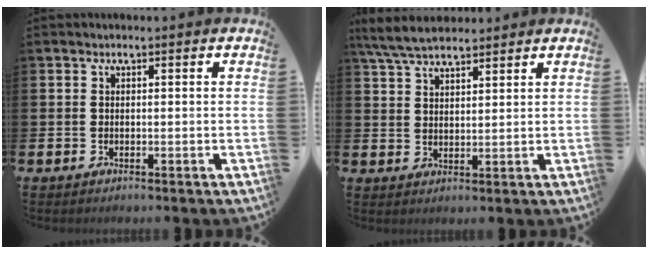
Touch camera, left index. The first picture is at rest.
{"total": 5.8, "force": [5.4, 1.2, 1.9], "torque": [-0.060, -0.011, 0.101]}